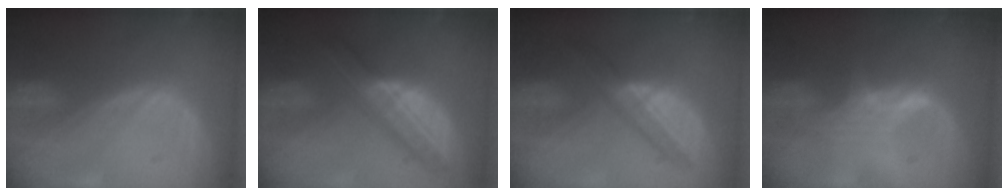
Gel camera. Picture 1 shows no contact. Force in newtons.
{"total": 8.2, "press": 8.2, "slide": 0.6}
{"total": 5.7, "press": 5.6, "slide": 1.3}
{"total": 2.9, "press": 2.9, "slide": 0.4}